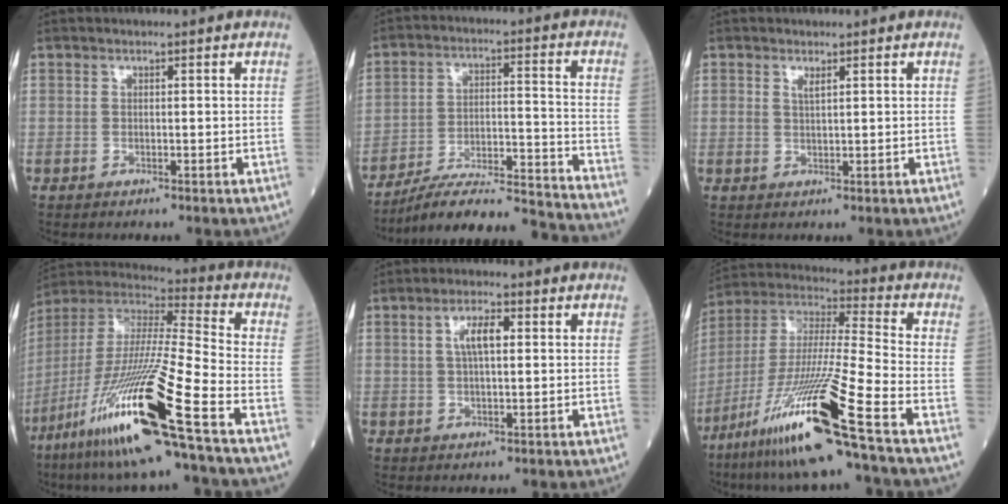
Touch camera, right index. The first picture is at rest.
{"total": 19.4, "force": [-18.4, -0.6, 6.3], "torque": [-0.089, 0.002, -0.278]}
{"total": 1.1, "force": [0.7, 0.3, 0.7], "torque": [-0.020, 0.002, 0.016]}
{"total": 24.7, "force": [-12.6, -0.2, 21.3], "torque": [-0.439, -0.057, -0.243]}
{"total": 4.5, "force": [1.2, 1.3, 4.1], "torque": [-0.079, 0.009, 0.021]}
{"total": 21.5, "force": [-11.9, -1.0, 17.8], "torque": [-0.378, -0.046, -0.227]}